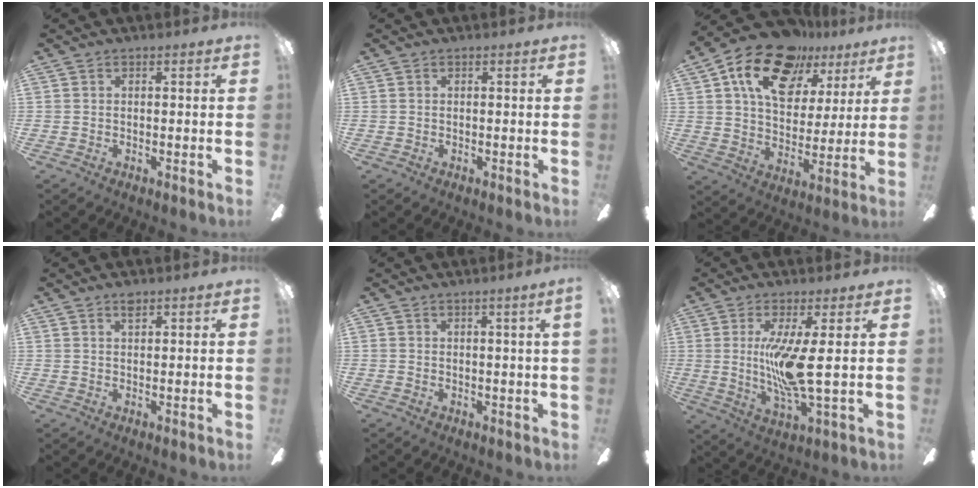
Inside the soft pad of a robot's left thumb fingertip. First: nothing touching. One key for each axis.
{"total": 0.0}
{"total": 17.9, "fx": 11.1, "fy": 10.3, "fz": 9.5, "tx": -0.169, "ty": -0.047, "tz": 0.199}
{"total": 1.6, "fx": 1.3, "fy": 0.5, "fz": 0.9, "tx": -0.013, "ty": -0.002, "tz": 0.021}
{"total": 1.5, "fx": 0.7, "fy": -0.4, "fz": 1.3, "tx": -0.016, "ty": -0.008, "tz": 0.009}
{"total": 11.5, "fx": 1.3, "fy": 1.4, "fz": 11.4, "tx": -0.231, "ty": -0.019, "tz": 0.018}